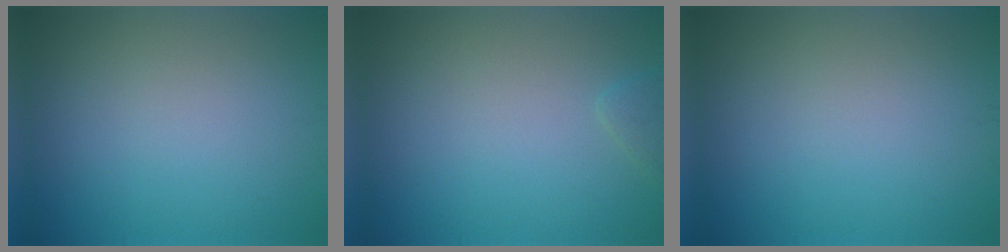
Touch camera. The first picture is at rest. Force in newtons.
{"total": 0.8, "press": 0.8, "slide": 0.1}
{"total": 0.0}